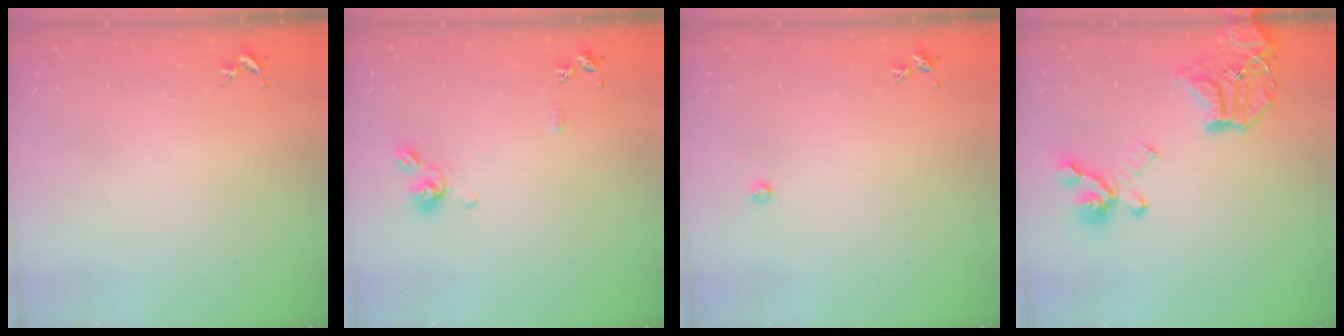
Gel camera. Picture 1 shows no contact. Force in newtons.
{"total": 9.4, "press": 9.4, "slide": 0.9}
{"total": 2.4, "press": 2.4, "slide": 0.3}
{"total": 20.3, "press": 20.2, "slide": 2.2}